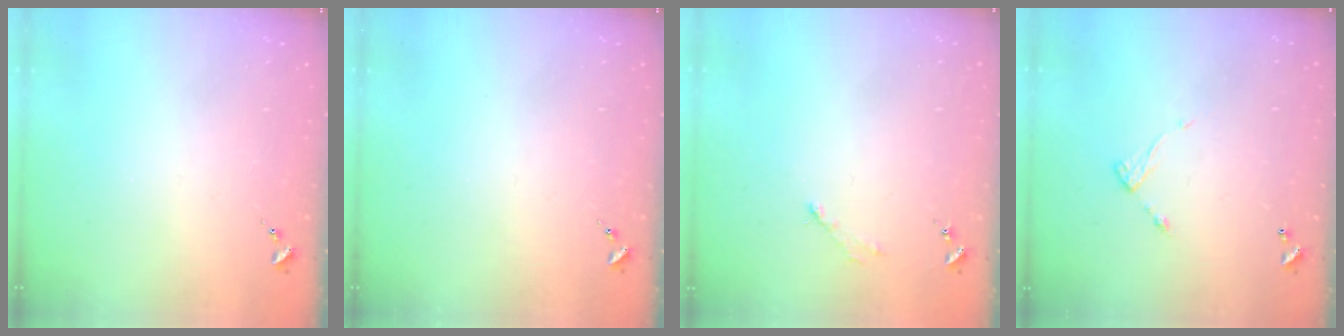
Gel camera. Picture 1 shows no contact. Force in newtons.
{"total": 0.0}
{"total": 2.6, "press": 2.6, "slide": 0.3}
{"total": 6.4, "press": 6.4, "slide": 0.4}